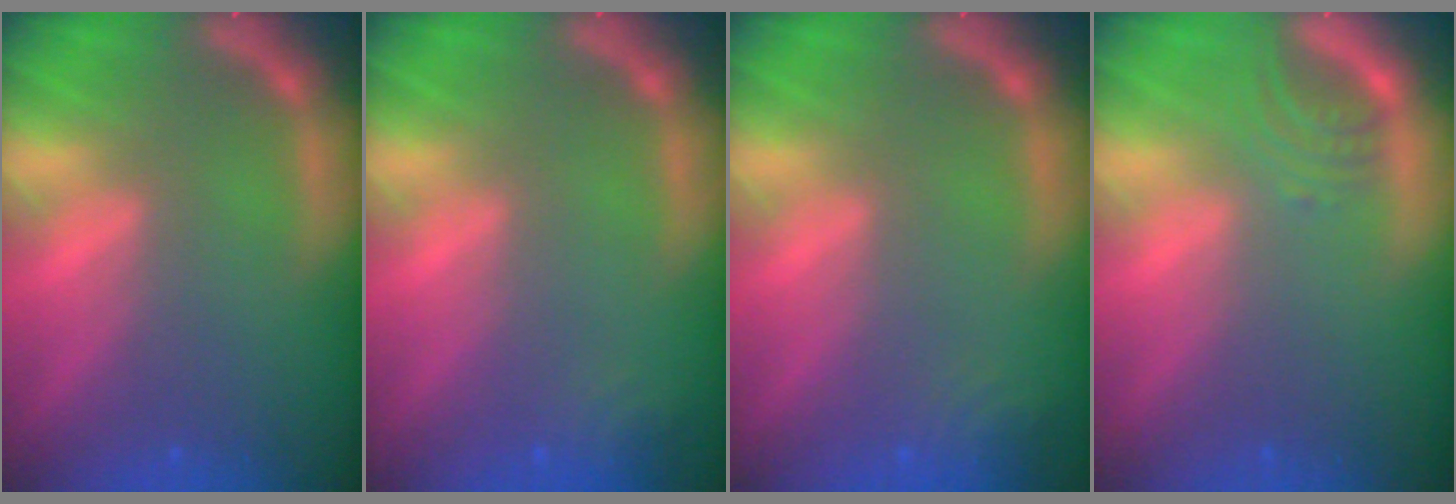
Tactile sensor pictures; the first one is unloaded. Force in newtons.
{"total": 1.9}
{"total": 2.4}
{"total": 2.5}